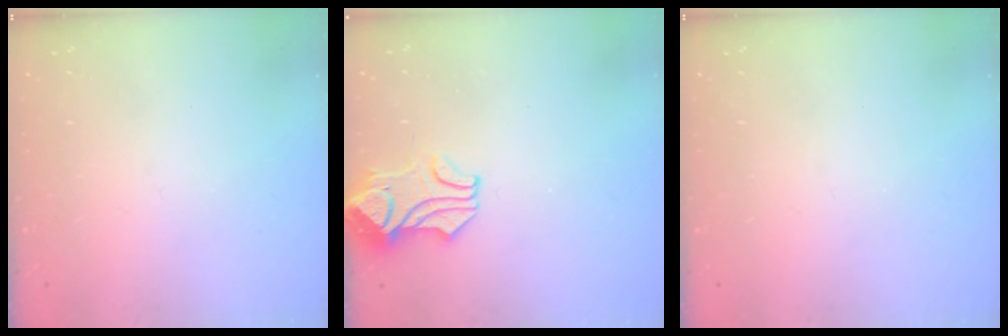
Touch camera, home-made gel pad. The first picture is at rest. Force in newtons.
{"total": 1.0, "press": 0.6, "slide": 0.7}
{"total": 0.0}